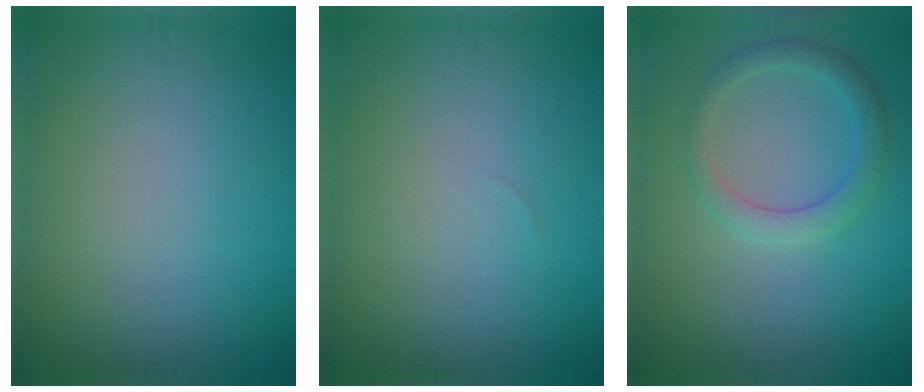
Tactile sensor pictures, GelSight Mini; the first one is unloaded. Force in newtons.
{"total": 0.0}
{"total": 2.7, "press": 2.6, "slide": 0.2}